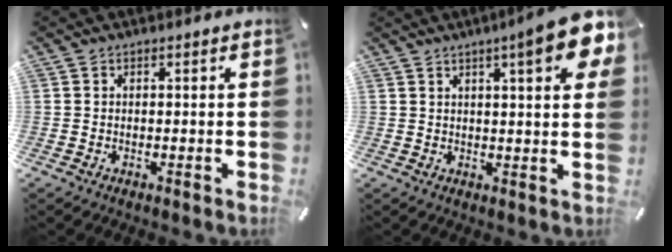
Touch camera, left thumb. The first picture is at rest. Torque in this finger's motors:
{"motor_torque": [2.52, 2.48, 1.88, -0.89, 0.14]}